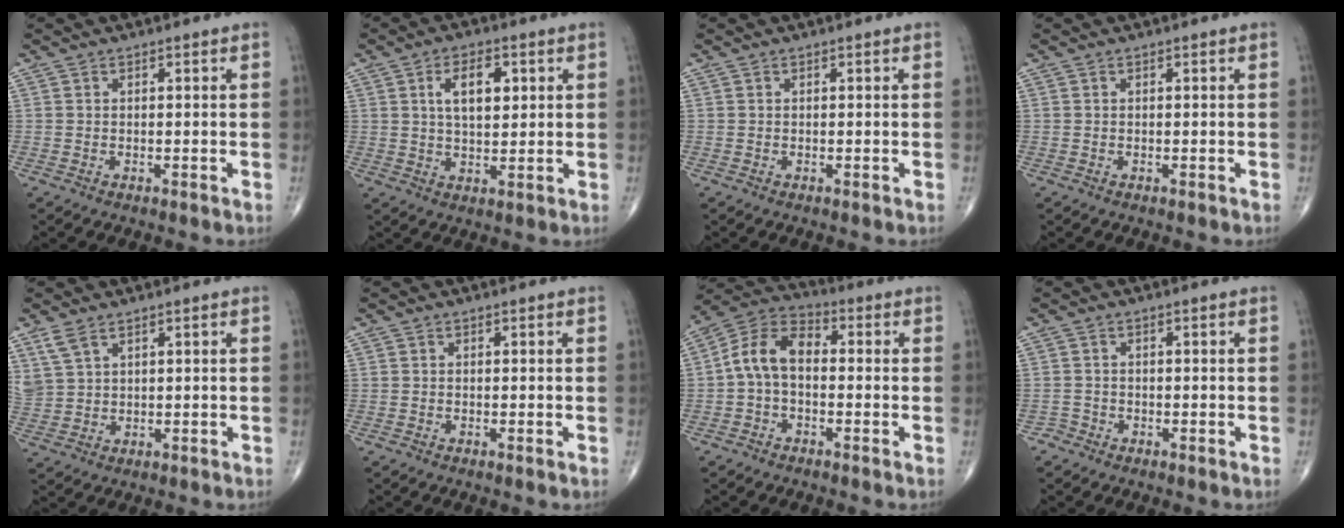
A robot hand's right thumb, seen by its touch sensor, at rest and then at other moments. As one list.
[{"total": 7.6, "force": [2.3, 3.9, 6.1], "torque": [-0.087, -0.006, 0.040]}, {"total": 0.0}, {"total": 0.0}, {"total": 4.2, "force": [2.9, 1.9, 2.3], "torque": [-0.052, -0.007, 0.072]}, {"total": 0.0}, {"total": 9.4, "force": [-0.5, 5.8, 7.3], "torque": [-0.127, 0.033, -0.026]}, {"total": 1.3, "force": [-0.9, 0.8, -0.3], "torque": [0.013, 0.004, -0.025]}]